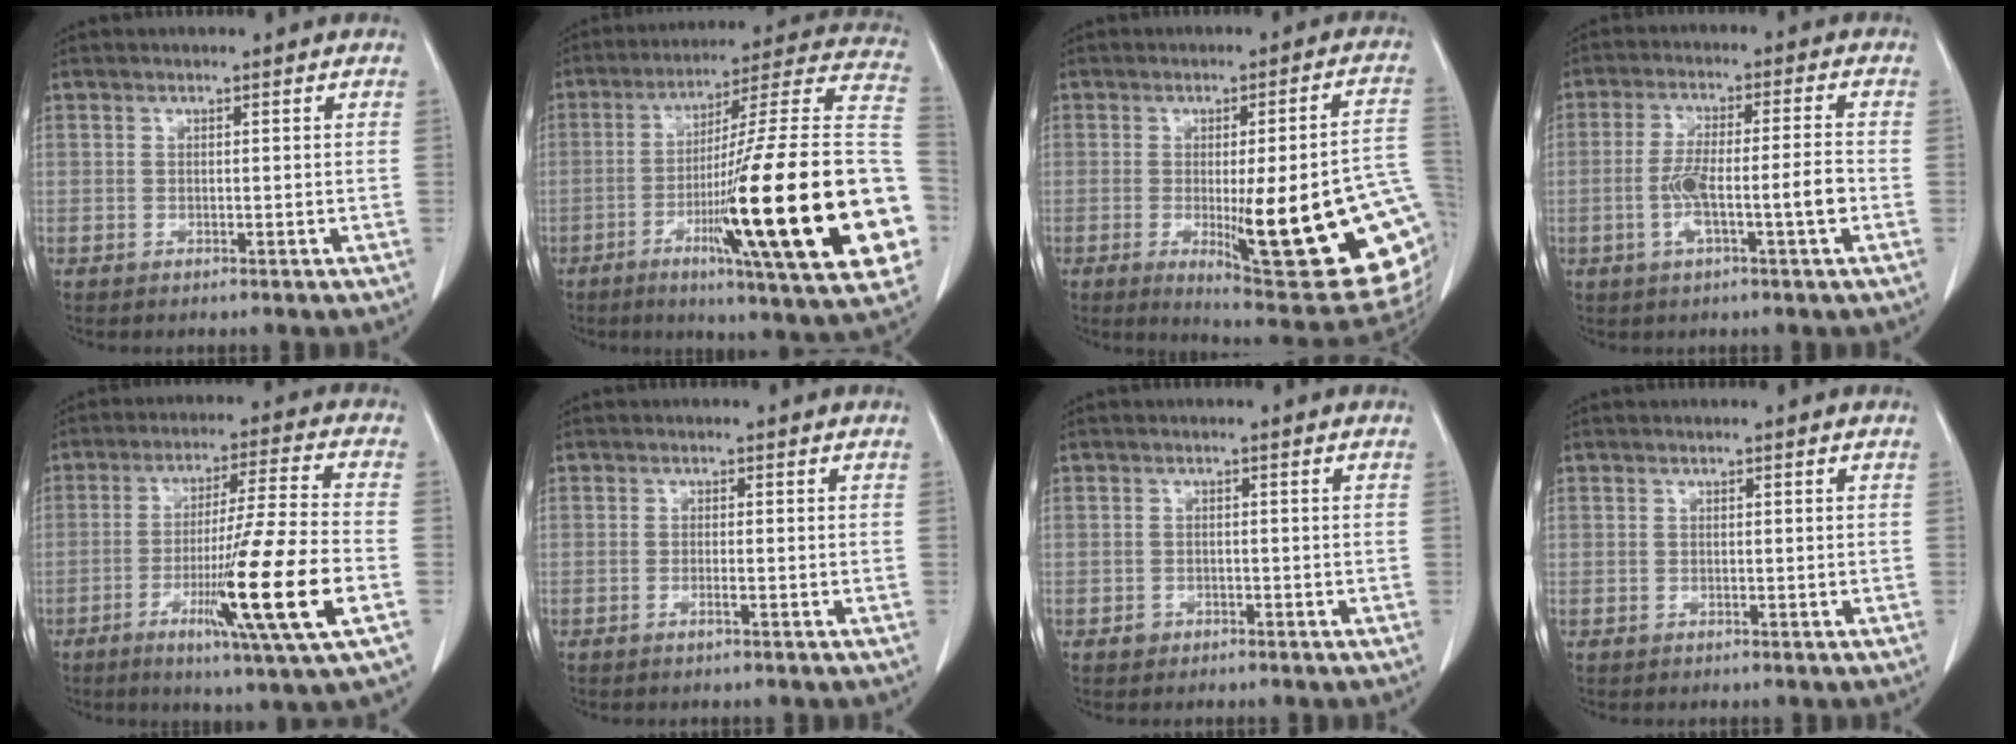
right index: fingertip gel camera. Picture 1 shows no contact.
{"total": 32.3, "force": [-7.3, 2.1, 31.5], "torque": [-0.386, -0.009, -0.123]}
{"total": 24.4, "force": [-4.6, 3.6, 23.7], "torque": [-0.214, -0.014, -0.050]}
{"total": 8.3, "force": [-2.2, 0.6, 8.0], "torque": [-0.151, 0.012, -0.040]}
{"total": 16.2, "force": [-5.2, -1.5, 15.3], "torque": [-0.270, -0.025, -0.091]}
{"total": 1.0, "force": [-0.5, -0.1, 0.9], "torque": [-0.019, 0.000, -0.009]}
{"total": 1.1, "force": [-0.7, 0.9, 0.1], "torque": [-0.001, 0.003, -0.012]}
{"total": 0.5, "force": [0.0, 0.5, 0.0], "torque": [0.007, 0.005, -0.003]}